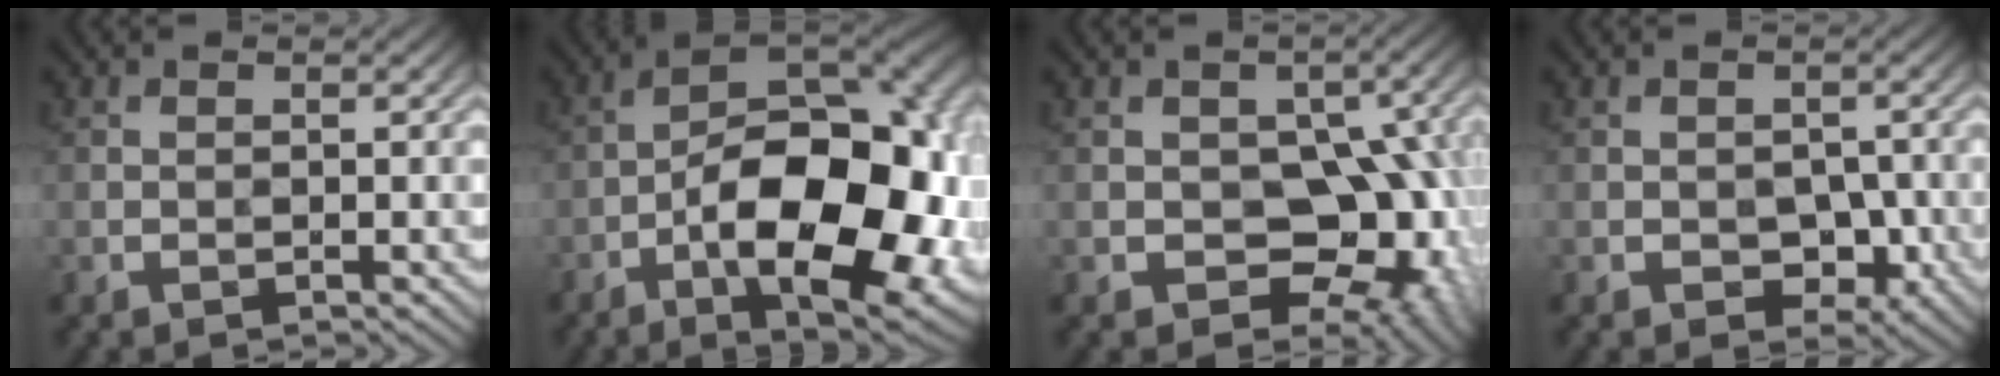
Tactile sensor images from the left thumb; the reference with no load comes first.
{"total": 19.2, "force": [-6.1, 9.0, 15.8], "torque": [-0.228, -0.001, -0.097]}
{"total": 12.0, "force": [-2.2, 8.4, 8.3], "torque": [-0.078, -0.001, -0.035]}
{"total": 3.8, "force": [-1.3, 2.5, 2.5], "torque": [-0.029, -0.005, -0.019]}